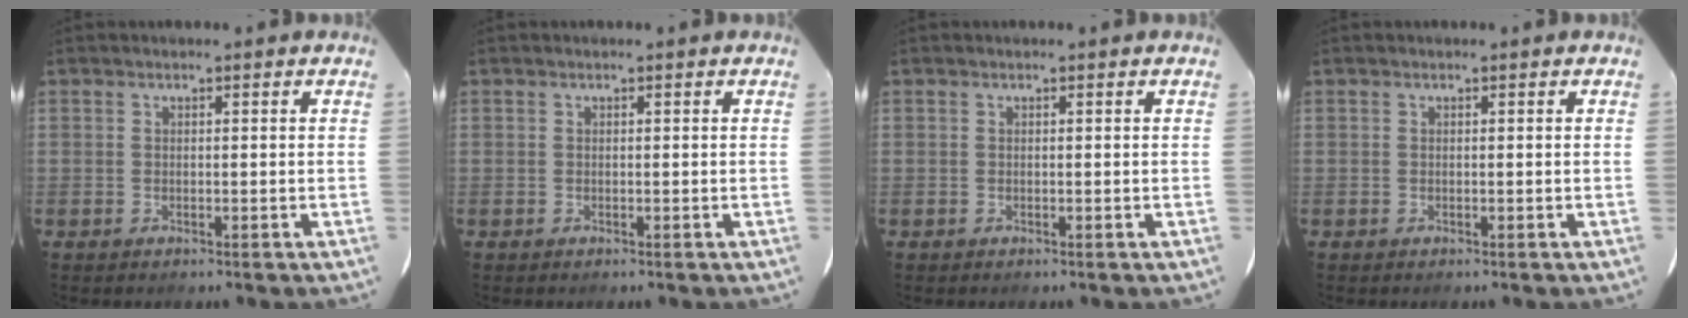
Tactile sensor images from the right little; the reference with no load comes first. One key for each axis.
{"total": 0.0}
{"total": 0.0}
{"total": 0.0}